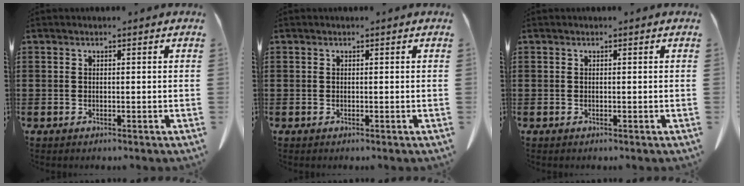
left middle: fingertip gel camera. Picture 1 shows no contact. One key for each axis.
{"total": 0.0}
{"total": 0.0}